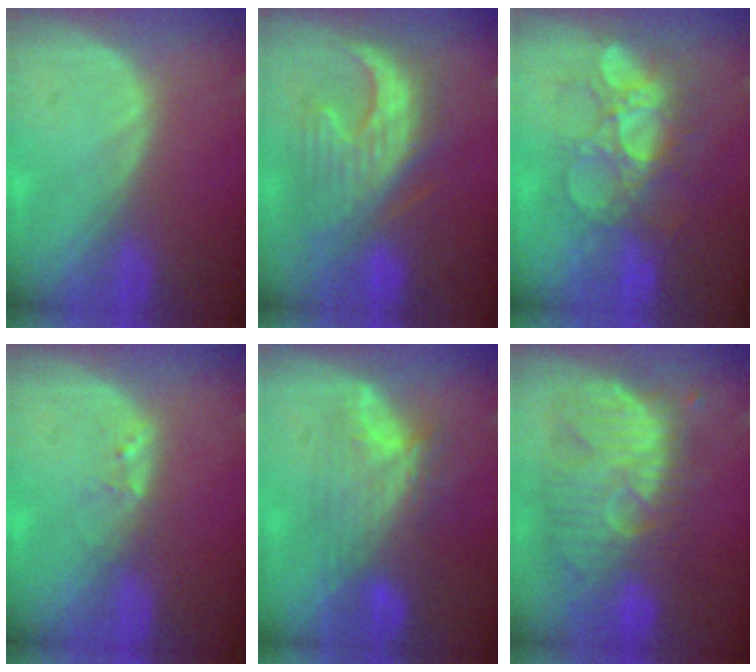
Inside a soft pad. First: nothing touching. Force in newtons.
{"total": 10.0, "press": 9.8, "slide": 1.9}
{"total": 9.0, "press": 8.6, "slide": 2.5}
{"total": 1.6, "press": 1.5, "slide": 0.3}
{"total": 7.6, "press": 7.2, "slide": 2.2}
{"total": 11.2, "press": 10.7, "slide": 3.4}